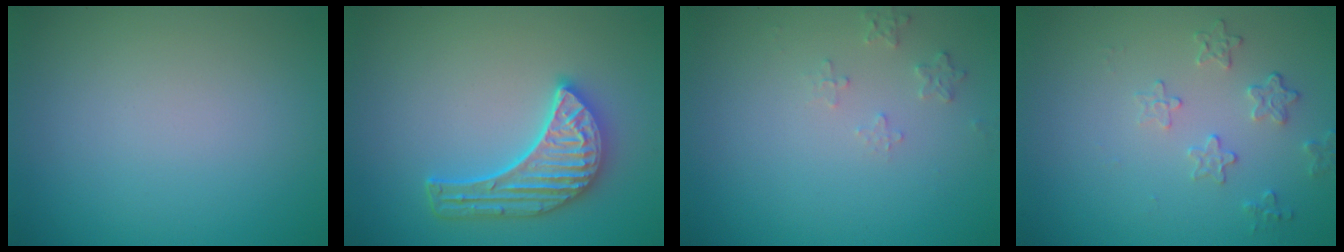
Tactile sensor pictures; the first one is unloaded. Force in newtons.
{"total": 5.0, "press": 4.3, "slide": 2.7}
{"total": 1.3, "press": 1.3, "slide": 0.2}
{"total": 1.9, "press": 1.3, "slide": 1.4}